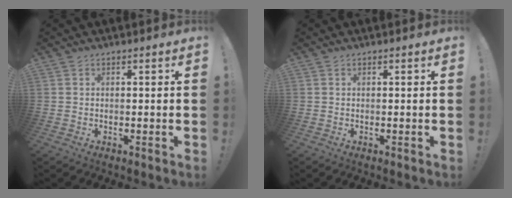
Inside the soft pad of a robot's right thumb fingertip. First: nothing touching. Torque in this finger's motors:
{"motor_torque": [0.00, 0.00, -0.01, 0.01, 0.08]}